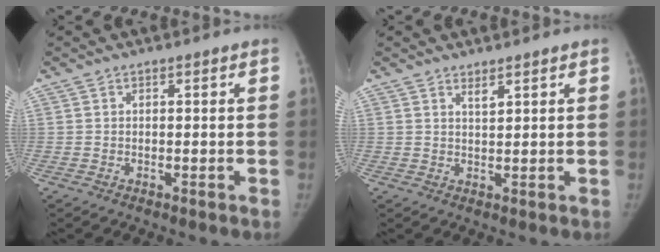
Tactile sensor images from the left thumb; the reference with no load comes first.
{"total": 1.6, "force": [1.3, 0.3, 0.9], "torque": [-0.011, -0.013, 0.025]}